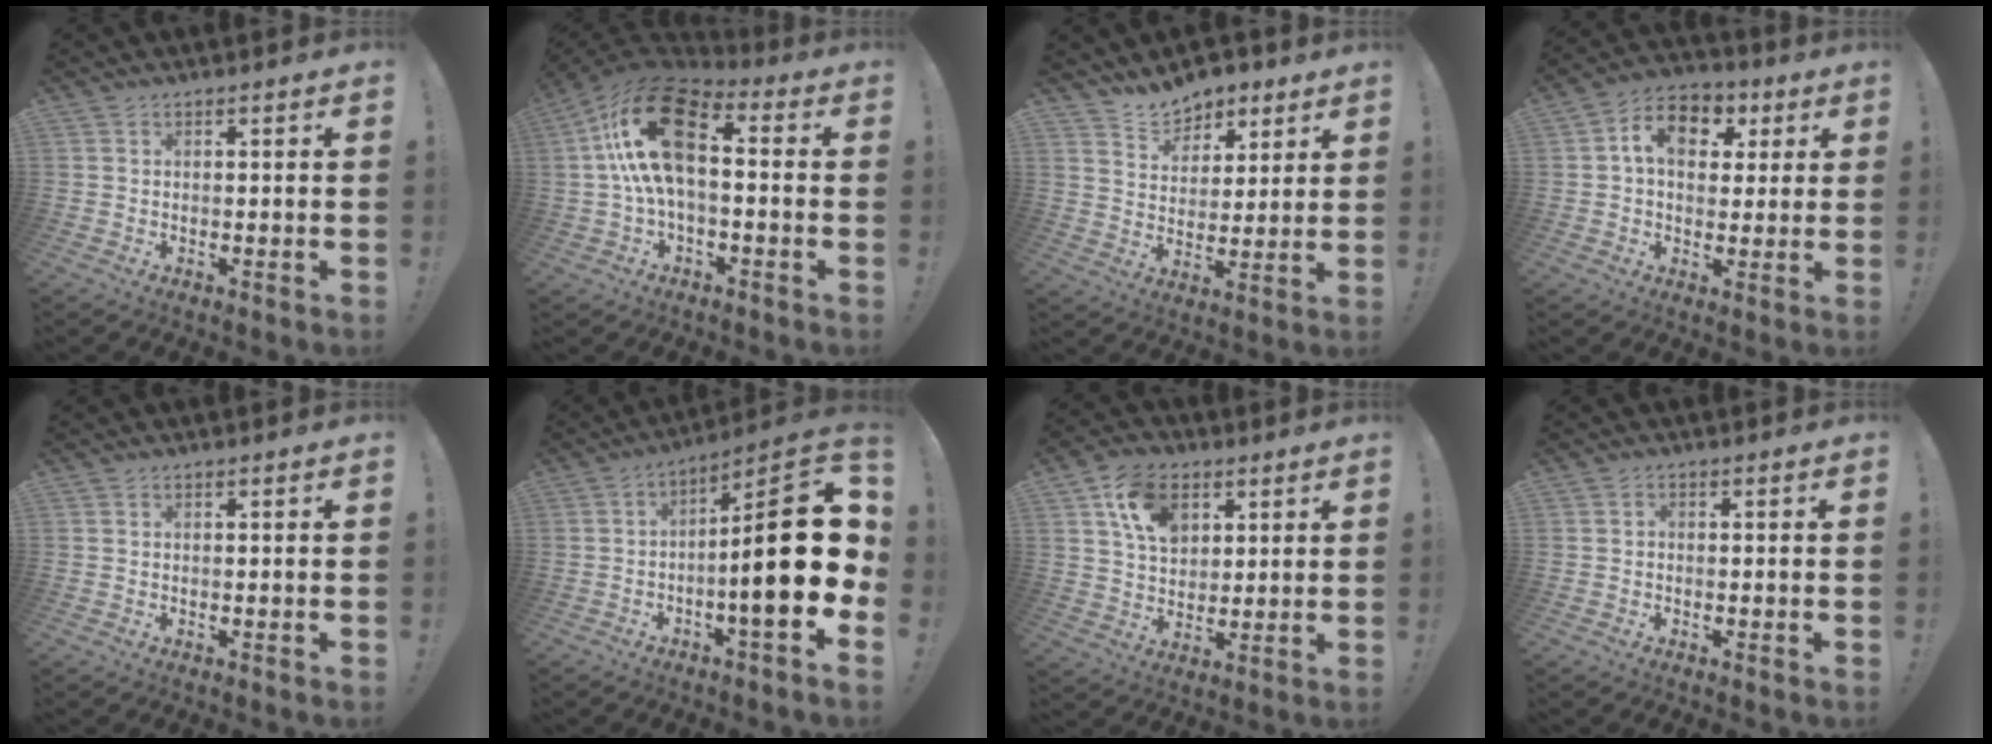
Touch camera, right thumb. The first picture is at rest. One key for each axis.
{"total": 19.7, "fx": 3.4, "fy": 10.7, "fz": 16.2, "tx": -0.296, "ty": 0.010, "tz": 0.065}
{"total": 9.2, "fx": 7.8, "fy": 4.7, "fz": 1.3, "tx": -0.029, "ty": -0.057, "tz": 0.151}
{"total": 11.2, "fx": 3.1, "fy": 8.2, "fz": 7.0, "tx": -0.101, "ty": 0.000, "tz": 0.057}
{"total": 0.0}
{"total": 22.0, "fx": -1.0, "fy": 5.2, "fz": 21.4, "tx": -0.314, "ty": 0.008, "tz": -0.014}
{"total": 12.9, "fx": 6.0, "fy": 9.3, "fz": 6.7, "tx": -0.109, "ty": -0.013, "tz": 0.115}
{"total": 0.7, "fx": -0.6, "fy": 0.3, "fz": 0.0, "tx": -0.002, "ty": 0.003, "tz": -0.011}